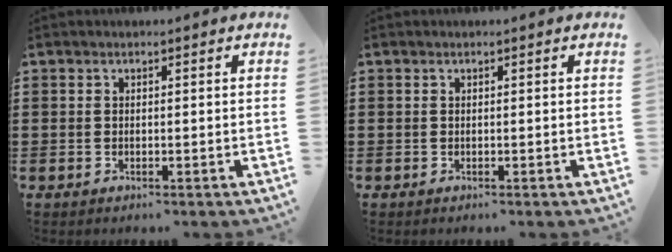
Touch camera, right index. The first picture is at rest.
{"total": 0.0}